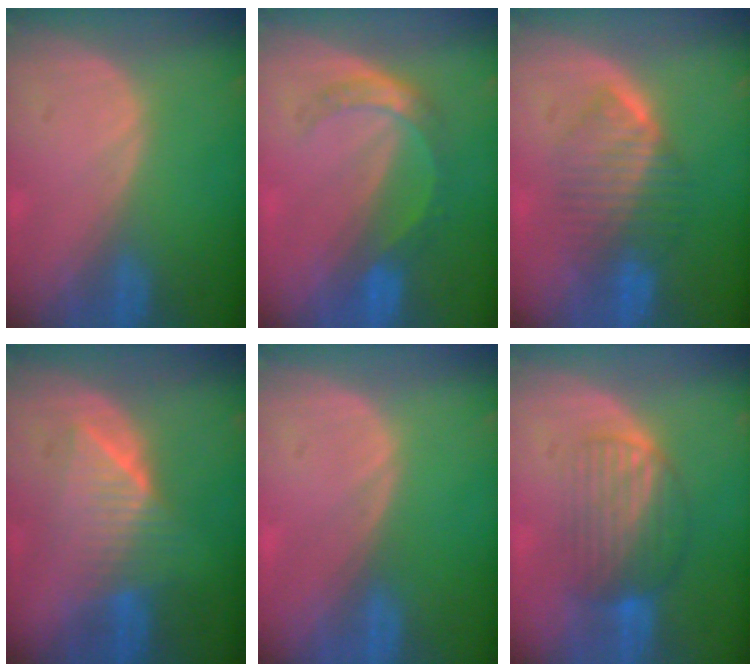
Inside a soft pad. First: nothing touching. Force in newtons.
{"total": 5.4, "press": 4.7, "slide": 2.5}
{"total": 6.4, "press": 6.3, "slide": 1.0}
{"total": 6.3, "press": 6.2, "slide": 1.0}
{"total": 0.0}
{"total": 6.9, "press": 6.5, "slide": 2.3}